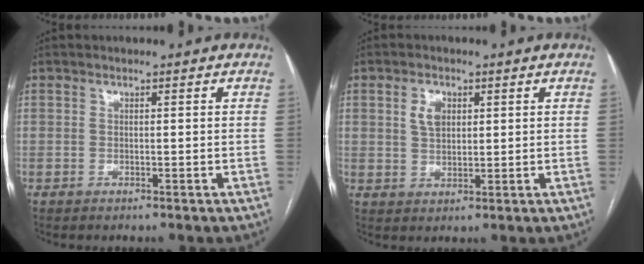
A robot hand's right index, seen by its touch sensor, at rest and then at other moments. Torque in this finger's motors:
{"motor_torque": [0.38, 0.27, 0.21, 0.05]}